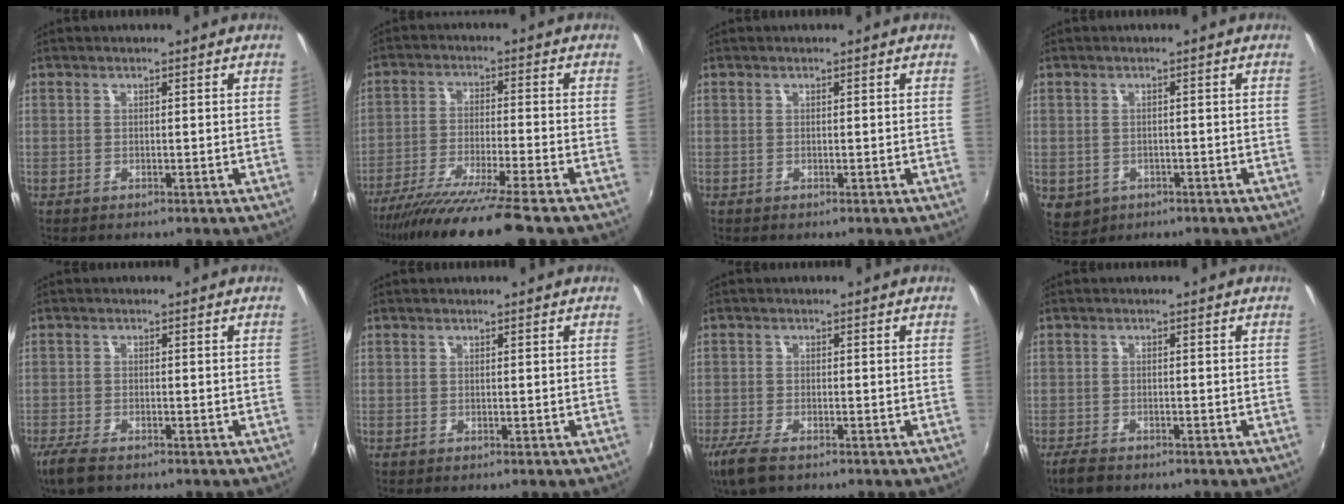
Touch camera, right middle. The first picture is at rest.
{"total": 14.4, "force": [-11.7, -0.9, 8.3], "torque": [-0.169, -0.039, -0.198]}
{"total": 0.0}
{"total": 4.1, "force": [-1.2, 3.5, 1.8], "torque": [-0.039, -0.006, -0.009]}
{"total": 5.1, "force": [-3.8, 1.5, 3.0], "torque": [-0.079, -0.017, -0.073]}
{"total": 0.0}
{"total": 5.8, "force": [-4.0, 1.7, 3.8], "torque": [-0.095, -0.020, -0.077]}
{"total": 3.5, "force": [-2.9, 1.3, 1.6], "torque": [-0.047, -0.009, -0.055]}